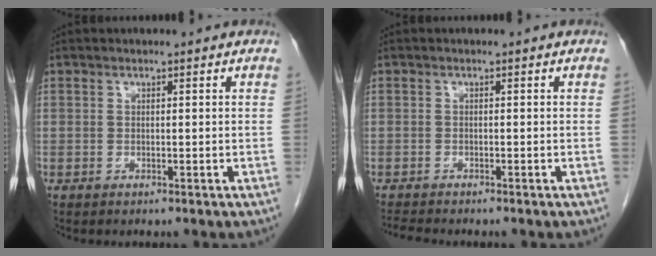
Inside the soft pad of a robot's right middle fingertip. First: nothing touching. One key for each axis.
{"total": 2.0, "fx": -1.9, "fy": -0.1, "fz": 0.4, "tx": -0.013, "ty": -0.010, "tz": -0.033}